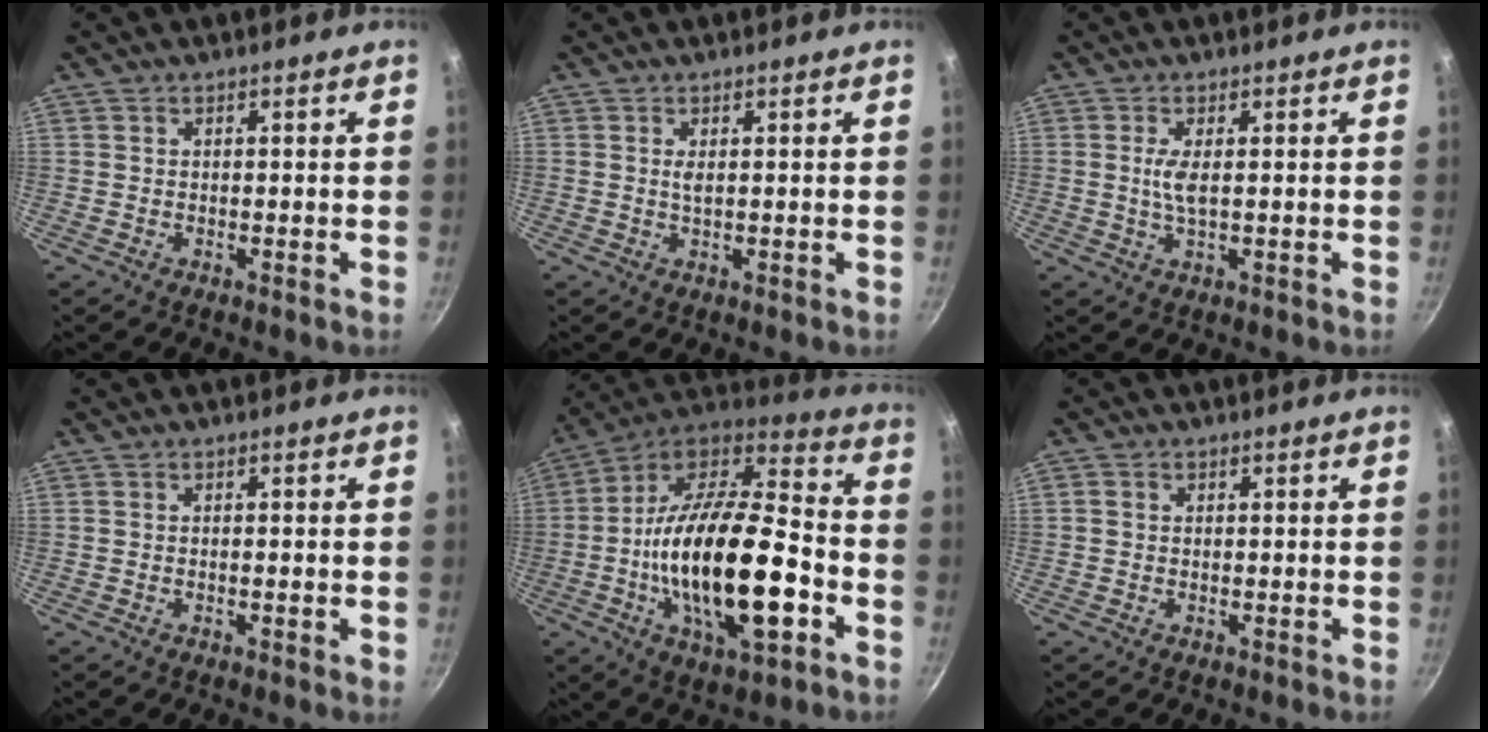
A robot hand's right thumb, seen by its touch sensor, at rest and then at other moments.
{"total": 1.2, "force": [0.3, 0.4, 1.1], "torque": [-0.024, -0.001, 0.007]}
{"total": 3.3, "force": [0.4, 0.9, 3.2], "torque": [-0.070, -0.002, 0.008]}
{"total": 1.0, "force": [-0.2, 0.2, 0.9], "torque": [-0.015, 0.001, -0.005]}
{"total": 28.4, "force": [-6.3, 12.0, 25.0], "torque": [-0.431, 0.031, -0.111]}
{"total": 1.1, "force": [0.2, 1.0, 0.5], "torque": [-0.007, 0.004, 0.001]}